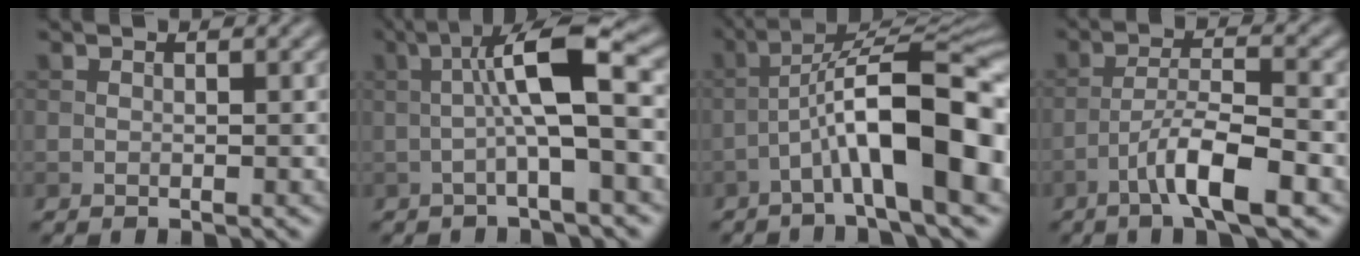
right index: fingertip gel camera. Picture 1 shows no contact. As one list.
[{"total": 7.5, "force": [0.1, 1.3, 7.4], "torque": [-0.120, 0.025, -0.009]}, {"total": 12.1, "force": [-3.3, 2.7, 11.3], "torque": [-0.182, 0.029, -0.050]}, {"total": 6.3, "force": [-3.4, 1.2, 5.2], "torque": [-0.089, 0.011, -0.064]}]